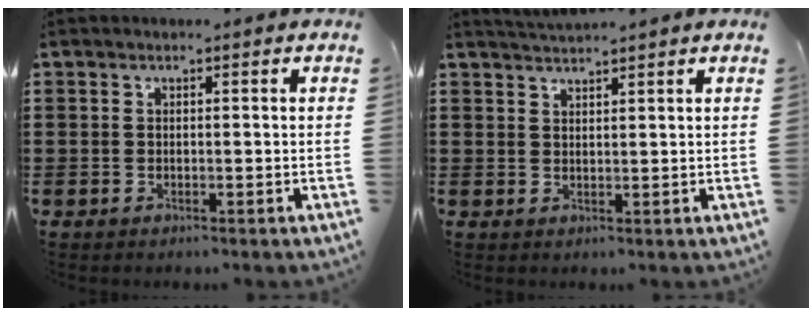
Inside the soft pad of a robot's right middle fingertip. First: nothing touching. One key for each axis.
{"total": 2.0, "fx": 1.9, "fy": 0.0, "fz": 0.3, "tx": -0.011, "ty": 0.003, "tz": 0.037}